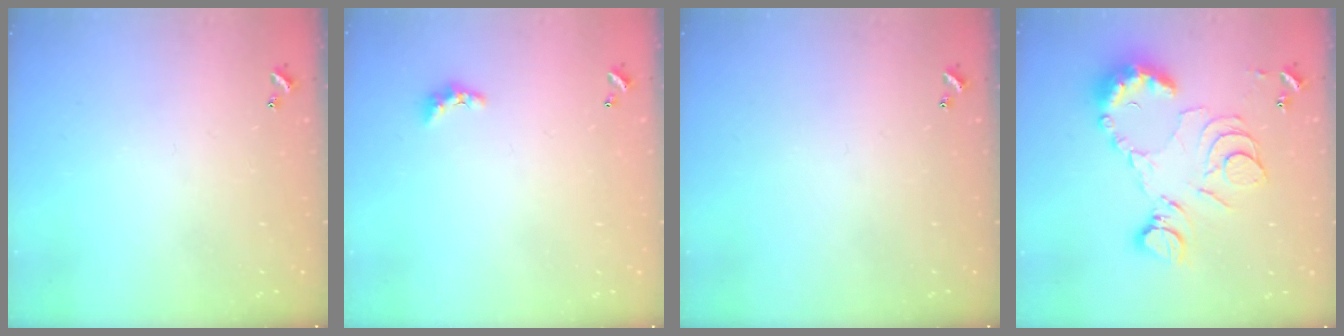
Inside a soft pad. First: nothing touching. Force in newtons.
{"total": 2.7, "press": 2.7, "slide": 0.6}
{"total": 0.0}
{"total": 14.2, "press": 14.2, "slide": 1.3}